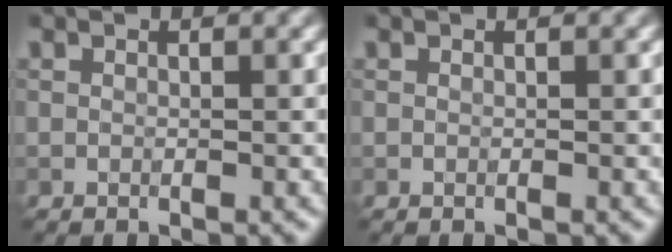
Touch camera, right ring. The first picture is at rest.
{"total": 0.0}